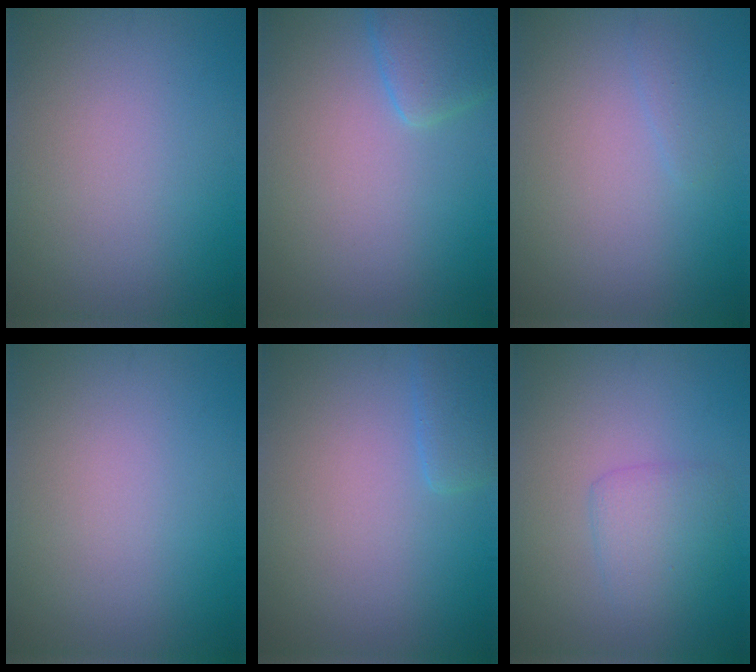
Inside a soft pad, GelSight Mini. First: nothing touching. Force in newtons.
{"total": 2.9, "press": 2.9, "slide": 0.2}
{"total": 0.9, "press": 0.9, "slide": 0.1}
{"total": 0.0}
{"total": 1.9, "press": 1.8, "slide": 0.3}
{"total": 2.4, "press": 2.4, "slide": 0.1}